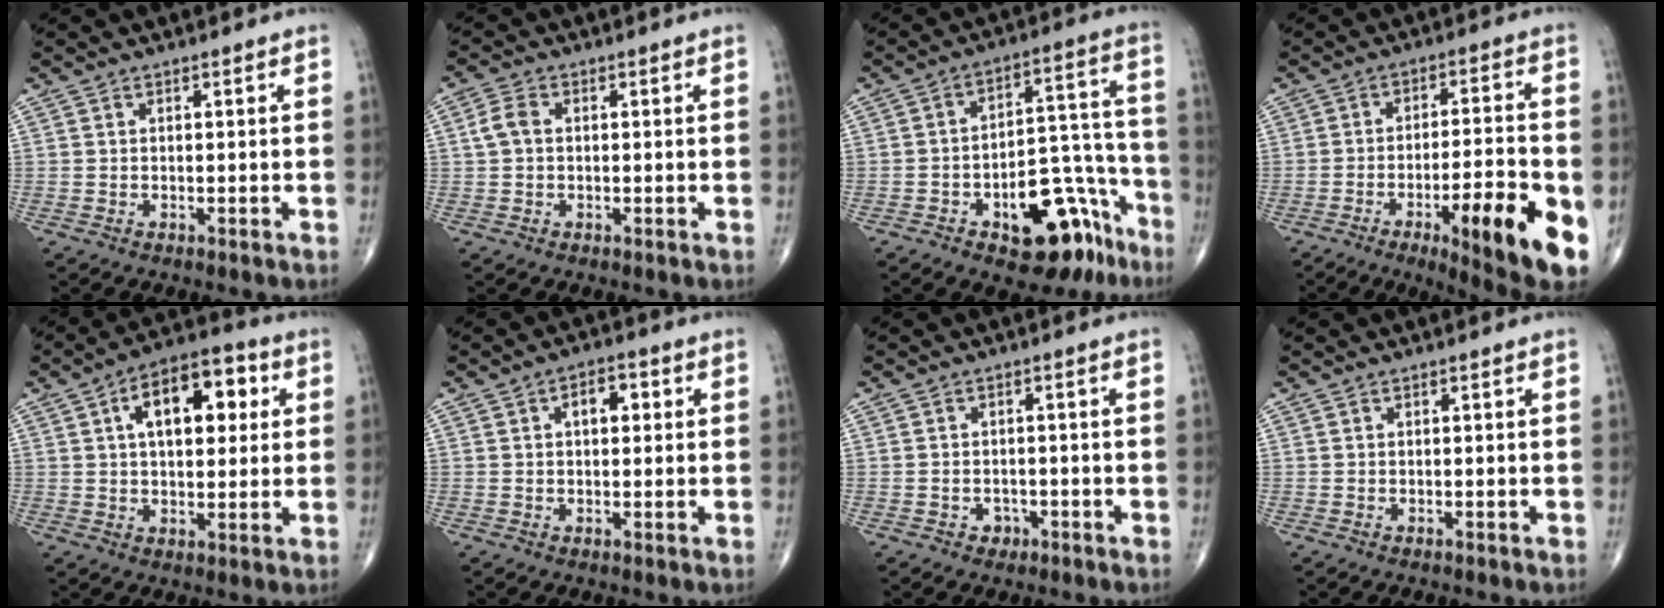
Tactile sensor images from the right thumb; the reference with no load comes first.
{"total": 3.4, "force": [0.3, 2.4, 2.4], "torque": [-0.052, 0.010, 0.002]}
{"total": 17.6, "force": [-9.4, 8.7, 12.1], "torque": [-0.113, 0.090, -0.125]}
{"total": 17.3, "force": [-6.4, 3.7, 15.6], "torque": [-0.204, 0.012, -0.085]}
{"total": 14.1, "force": [3.9, 7.5, 11.3], "torque": [-0.143, 0.015, 0.055]}
{"total": 4.8, "force": [1.2, 2.8, 3.7], "torque": [-0.040, 0.009, 0.013]}
{"total": 2.0, "force": [-1.0, 1.6, 0.6], "torque": [-0.001, 0.007, -0.012]}
{"total": 0.0}